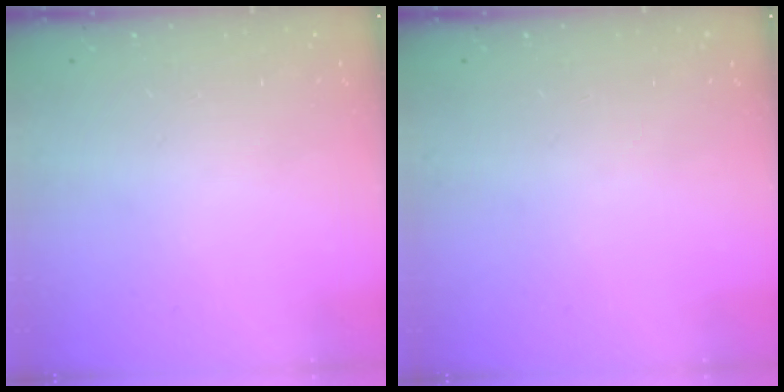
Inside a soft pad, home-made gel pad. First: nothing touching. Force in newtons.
{"total": 0.0}